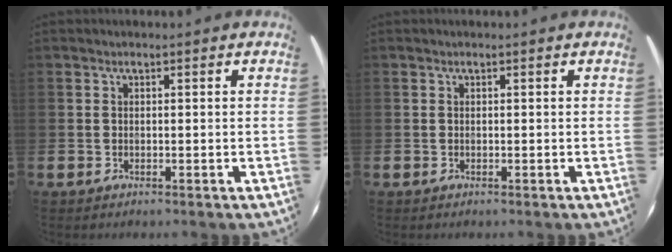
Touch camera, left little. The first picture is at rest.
{"total": 0.0}